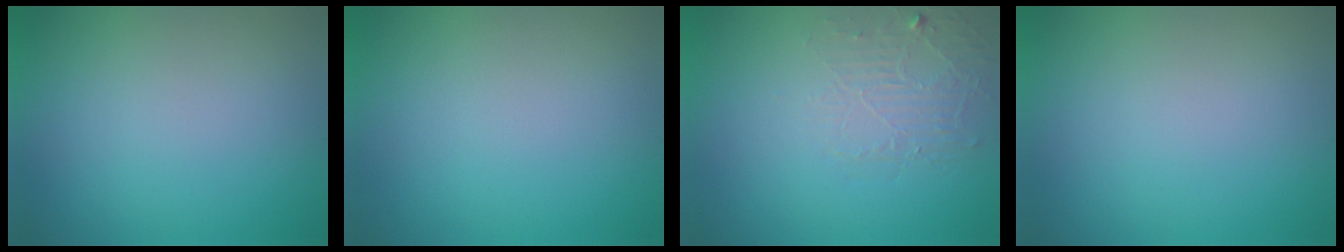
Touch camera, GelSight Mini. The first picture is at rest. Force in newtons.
{"total": 0.0}
{"total": 1.9, "press": 0.6, "slide": 1.8}
{"total": 0.0}